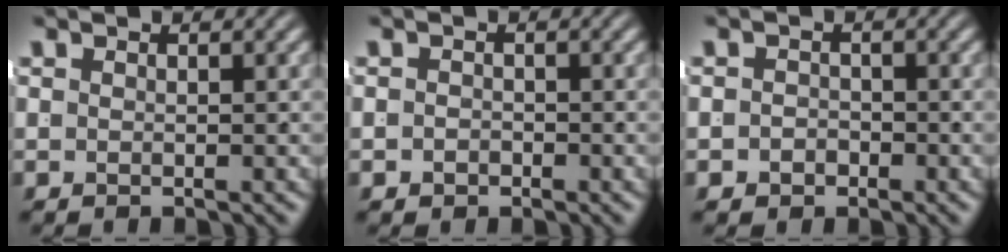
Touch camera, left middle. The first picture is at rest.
{"total": 1.1, "force": [-0.8, 0.6, 0.0], "torque": [-0.001, -0.013, -0.008]}
{"total": 1.7, "force": [-1.2, 1.2, 0.1], "torque": [-0.001, -0.013, -0.017]}